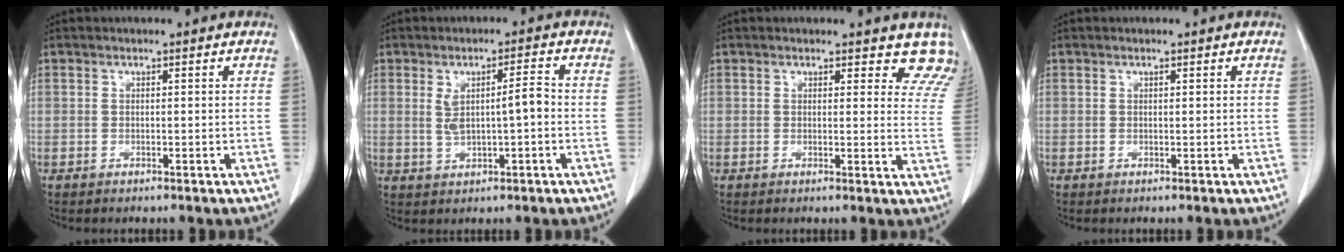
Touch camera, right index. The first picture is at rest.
{"total": 5.1, "force": [0.0, 1.1, 5.0], "torque": [-0.088, 0.011, 0.008]}
{"total": 7.5, "force": [6.9, 2.5, 1.5], "torque": [0.022, -0.026, 0.043]}
{"total": 0.0}